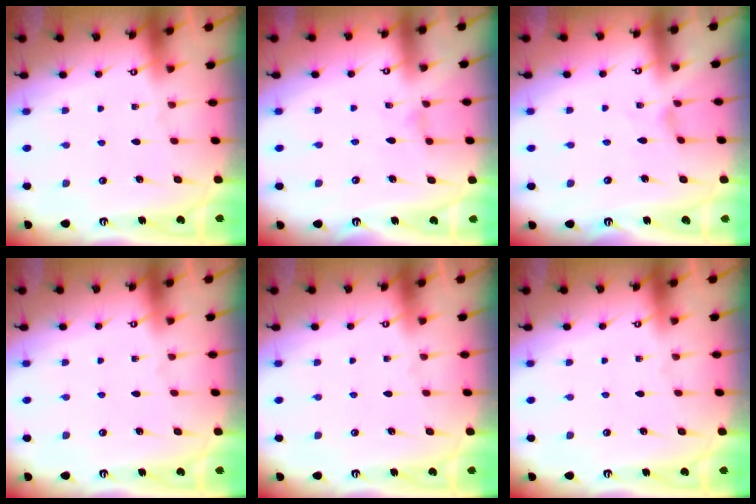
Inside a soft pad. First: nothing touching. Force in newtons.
{"total": 0.6, "press": 0.5, "slide": 0.2}
{"total": 0.0}
{"total": 0.0}
{"total": 0.0}
{"total": 0.0}